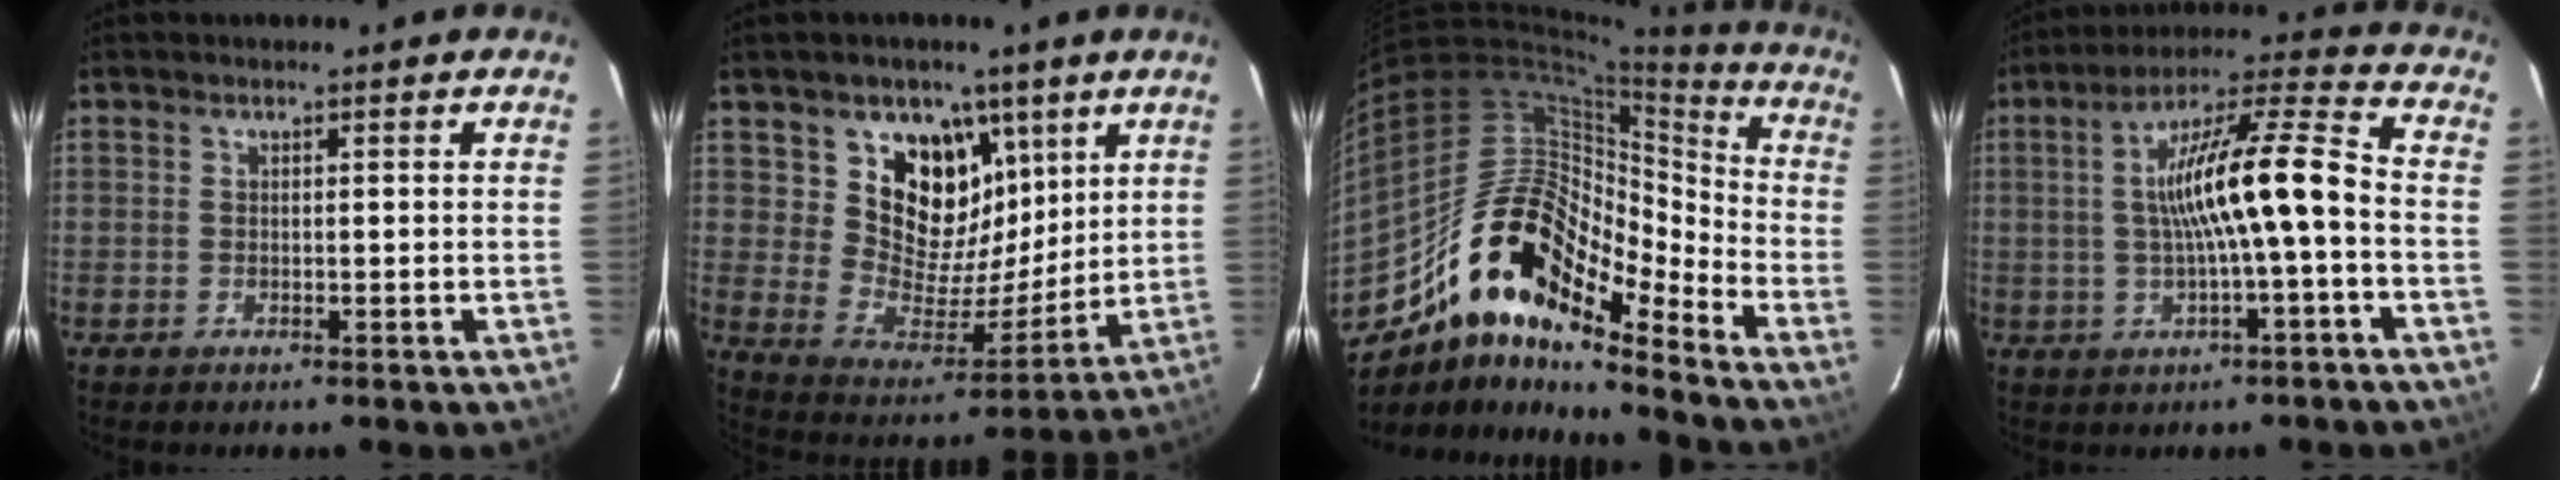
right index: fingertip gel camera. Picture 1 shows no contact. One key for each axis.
{"total": 15.4, "fx": 7.9, "fy": 11.4, "fz": 6.7, "tx": -0.128, "ty": -0.011, "tz": 0.147}
{"total": 19.8, "fx": -14.1, "fy": 6.9, "fz": 12.1, "tx": -0.191, "ty": 0.001, "tz": -0.269}
{"total": 13.8, "fx": -1.1, "fy": 1.4, "fz": 13.6, "tx": -0.236, "ty": 0.026, "tz": -0.015}